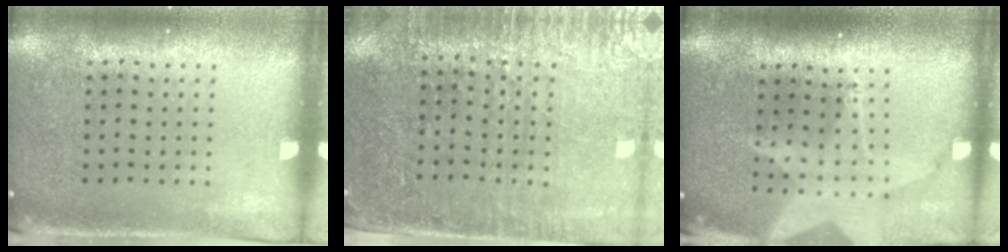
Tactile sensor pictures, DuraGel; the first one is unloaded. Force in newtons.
{"total": 3.4, "press": 3.0, "slide": 1.6}
{"total": 2.0, "press": 1.5, "slide": 1.3}